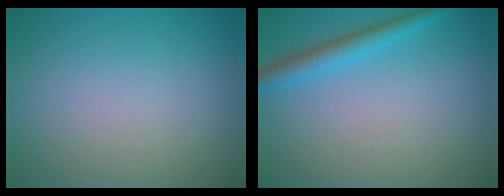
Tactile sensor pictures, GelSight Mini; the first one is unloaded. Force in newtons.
{"total": 2.7, "press": 2.7, "slide": 0.2}